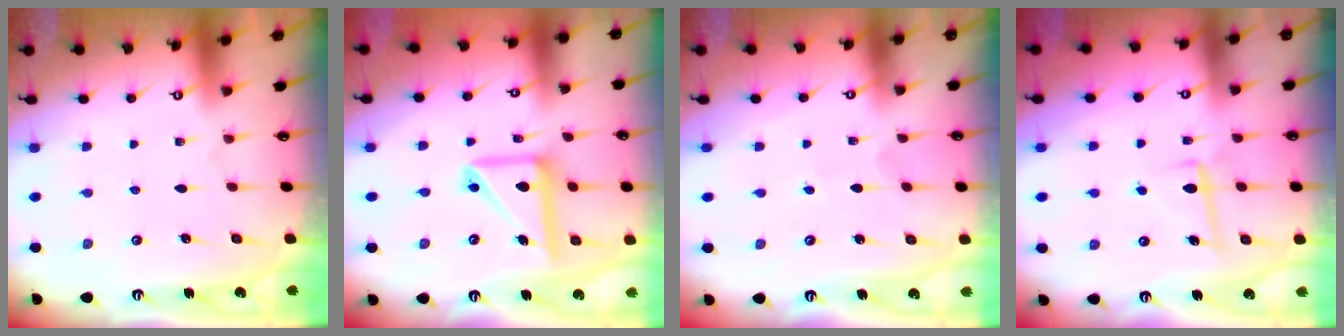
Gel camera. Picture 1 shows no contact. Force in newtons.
{"total": 13.9, "press": 13.8, "slide": 1.8}
{"total": 2.6, "press": 2.6, "slide": 0.3}
{"total": 6.0, "press": 5.8, "slide": 1.3}